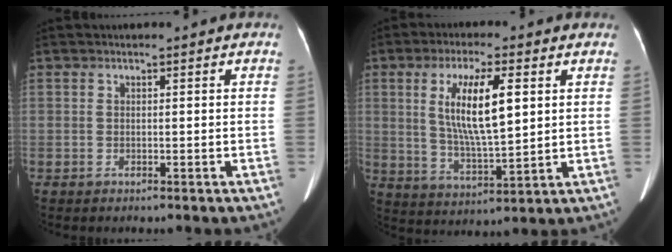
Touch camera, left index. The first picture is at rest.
{"total": 10.4, "force": [2.6, 2.1, 9.8], "torque": [-0.188, -0.009, 0.052]}